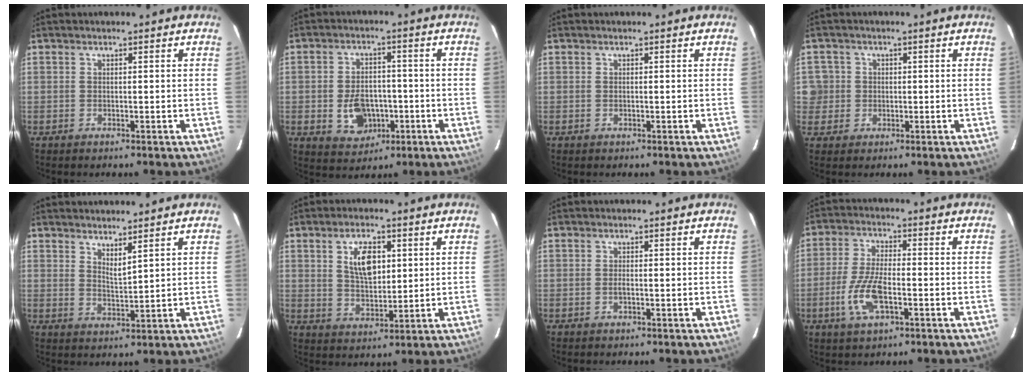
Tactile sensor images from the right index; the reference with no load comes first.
{"total": 8.4, "force": [-2.4, 6.2, 5.0], "torque": [-0.103, 0.005, -0.026]}
{"total": 0.0}
{"total": 4.4, "force": [-0.1, 4.4, 0.4], "torque": [0.007, 0.027, 0.005]}
{"total": 3.3, "force": [2.7, 0.3, 2.0], "torque": [-0.033, -0.005, 0.044]}
{"total": 7.7, "force": [2.5, 3.8, 6.2], "torque": [-0.111, 0.006, 0.049]}
{"total": 0.6, "force": [-0.3, 0.2, 0.5], "torque": [-0.010, -0.001, -0.005]}
{"total": 9.0, "force": [-3.1, 3.4, 7.8], "torque": [-0.168, -0.003, -0.061]}